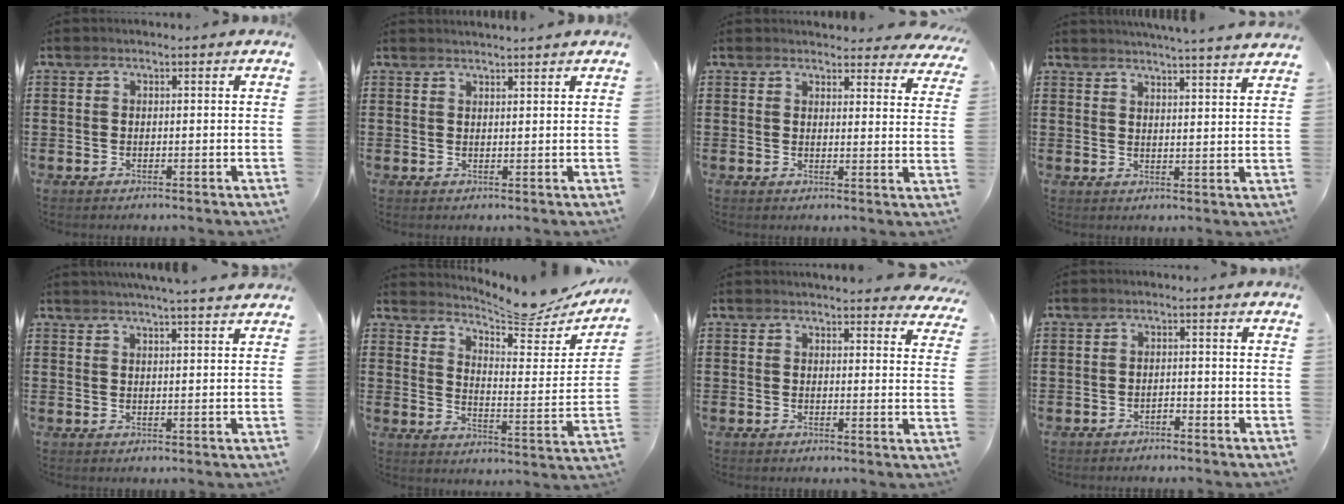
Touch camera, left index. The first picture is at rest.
{"total": 1.5, "force": [1.5, -0.2, 0.1], "torque": [-0.004, 0.000, 0.029]}
{"total": 3.6, "force": [3.5, 0.6, 0.7], "torque": [-0.009, -0.016, 0.063]}
{"total": 3.9, "force": [3.7, -1.0, 0.5], "torque": [-0.021, -0.020, 0.065]}
{"total": 3.4, "force": [3.2, -0.6, 1.1], "torque": [-0.029, -0.008, 0.057]}
{"total": 8.1, "force": [7.5, 1.2, 3.0], "torque": [-0.057, -0.058, 0.128]}
{"total": 3.3, "force": [3.2, 0.1, 0.6], "torque": [-0.014, -0.013, 0.059]}
{"total": 1.3, "force": [-1.2, 0.2, 0.2], "torque": [-0.010, 0.000, -0.026]}